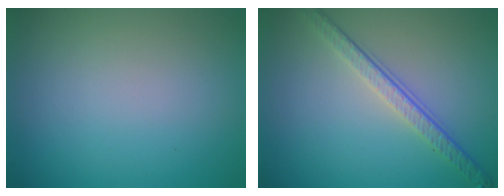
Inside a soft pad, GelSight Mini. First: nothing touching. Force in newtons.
{"total": 3.7, "press": 2.8, "slide": 2.5}